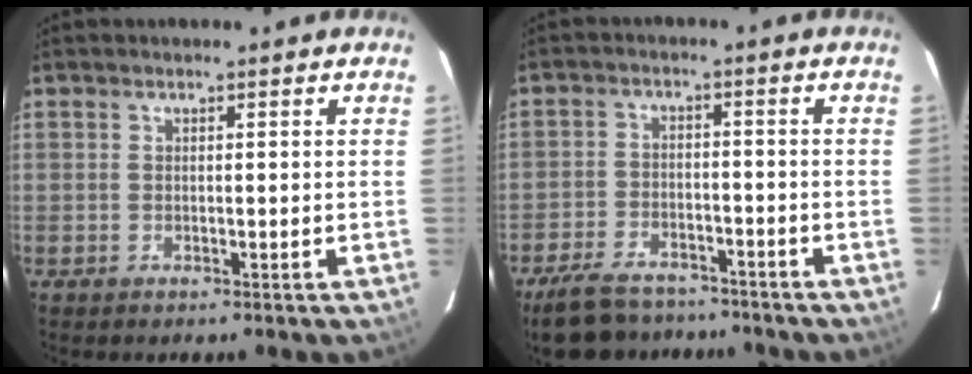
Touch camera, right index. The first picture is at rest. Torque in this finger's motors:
{"motor_torque": [0.84, -0.92, 0.09, 0.00]}